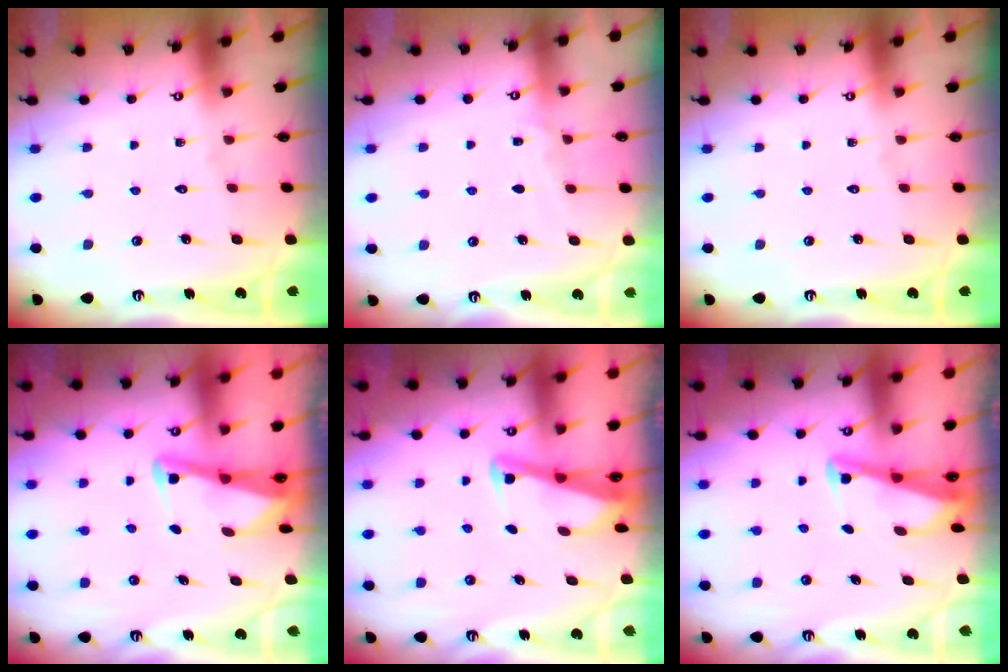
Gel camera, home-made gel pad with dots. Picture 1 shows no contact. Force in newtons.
{"total": 3.4, "press": 3.3, "slide": 0.5}
{"total": 0.0}
{"total": 2.8, "press": 2.8, "slide": 0.4}
{"total": 2.8, "press": 2.8, "slide": 0.3}
{"total": 2.7, "press": 2.7, "slide": 0.3}